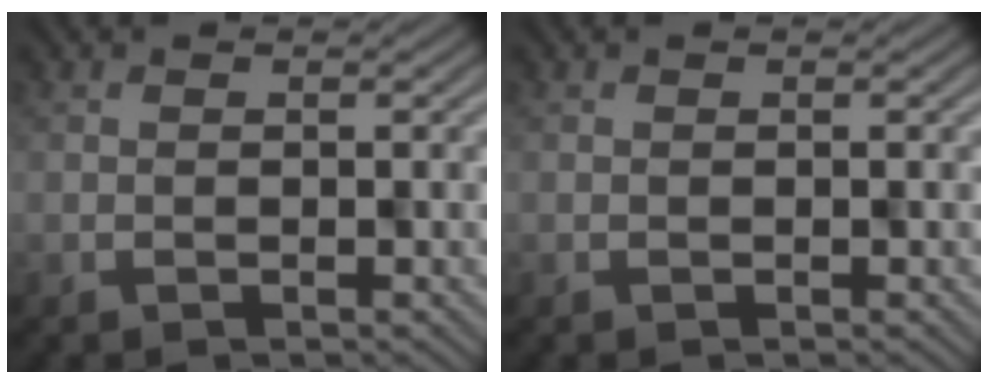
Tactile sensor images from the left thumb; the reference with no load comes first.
{"total": 0.0}